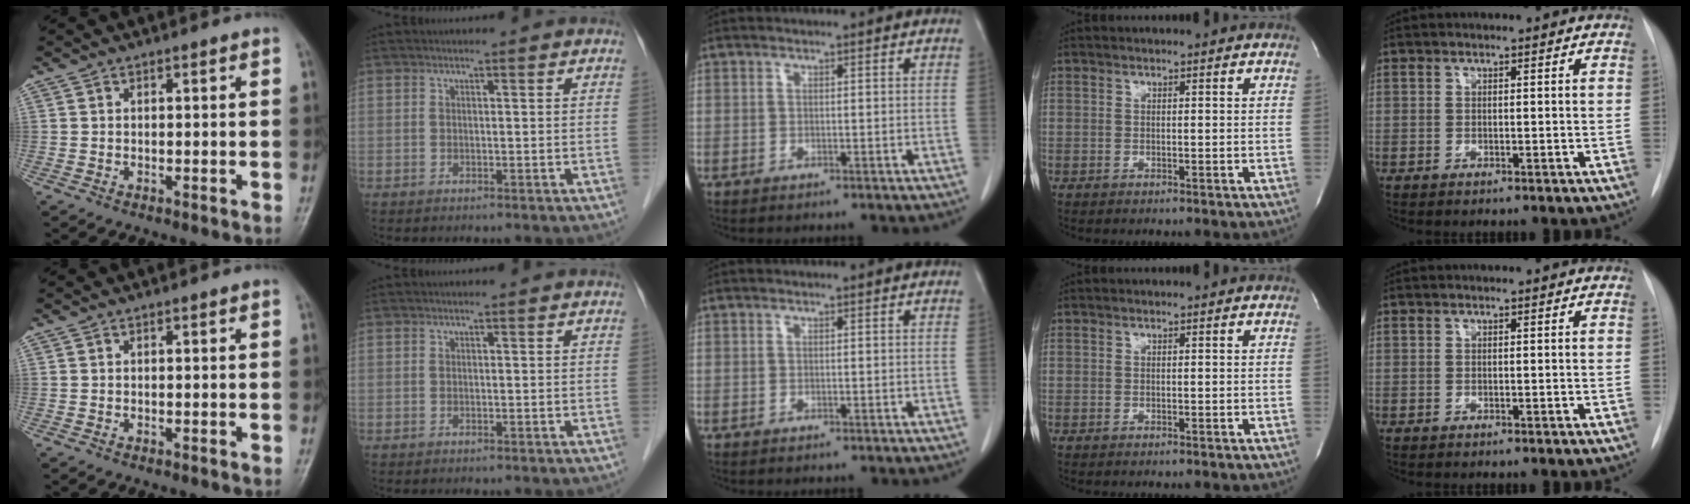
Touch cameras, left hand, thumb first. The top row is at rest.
{}